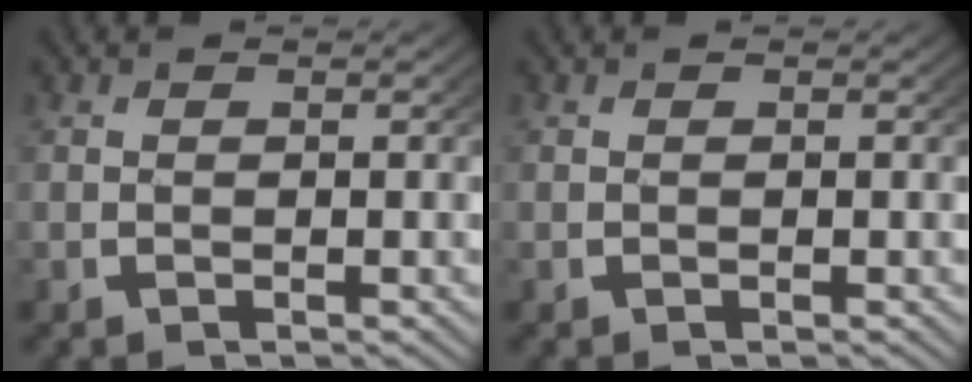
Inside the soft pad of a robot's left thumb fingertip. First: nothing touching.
{"total": 0.0}